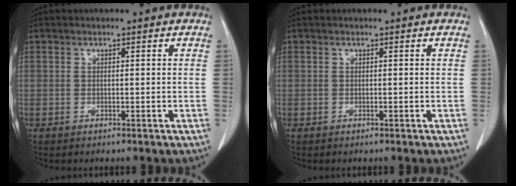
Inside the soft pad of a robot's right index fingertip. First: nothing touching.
{"total": 0.0}